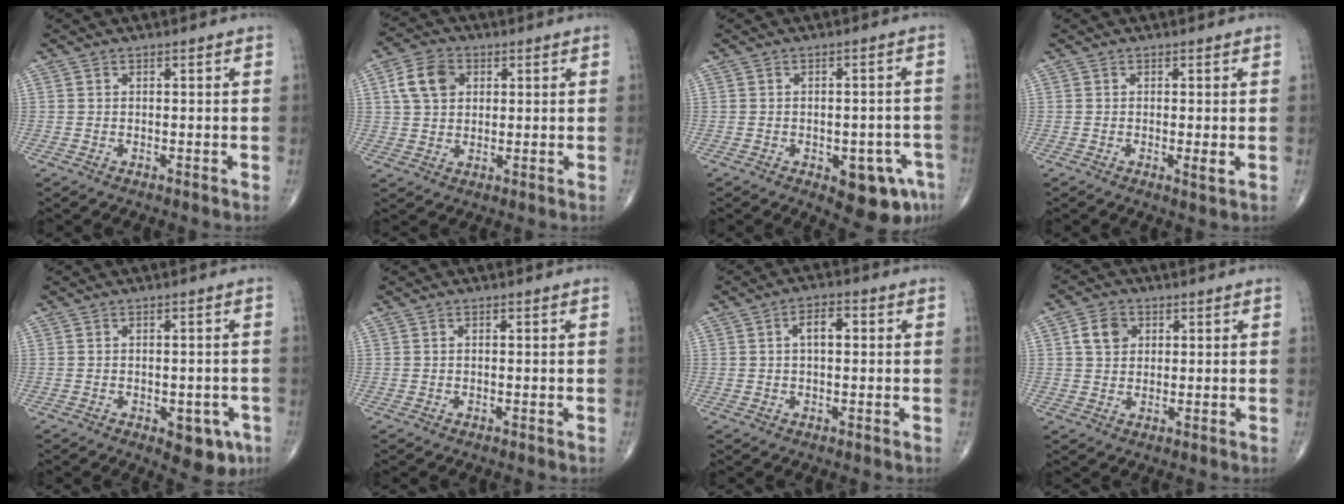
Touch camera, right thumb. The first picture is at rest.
{"total": 7.6, "force": [2.3, 5.7, 4.6], "torque": [-0.072, 0.005, 0.039]}
{"total": 9.6, "force": [-4.4, 4.3, 7.4], "torque": [-0.064, 0.019, -0.046]}
{"total": 1.5, "force": [-0.2, 0.2, 1.5], "torque": [-0.030, -0.007, -0.004]}
{"total": 6.9, "force": [-3.0, 3.6, 5.2], "torque": [-0.041, 0.010, -0.028]}
{"total": 0.0}
{"total": 4.5, "force": [0.8, 2.2, 3.9], "torque": [-0.058, 0.011, 0.009]}
{"total": 5.1, "force": [1.5, 4.1, 2.7], "torque": [-0.034, 0.000, 0.024]}